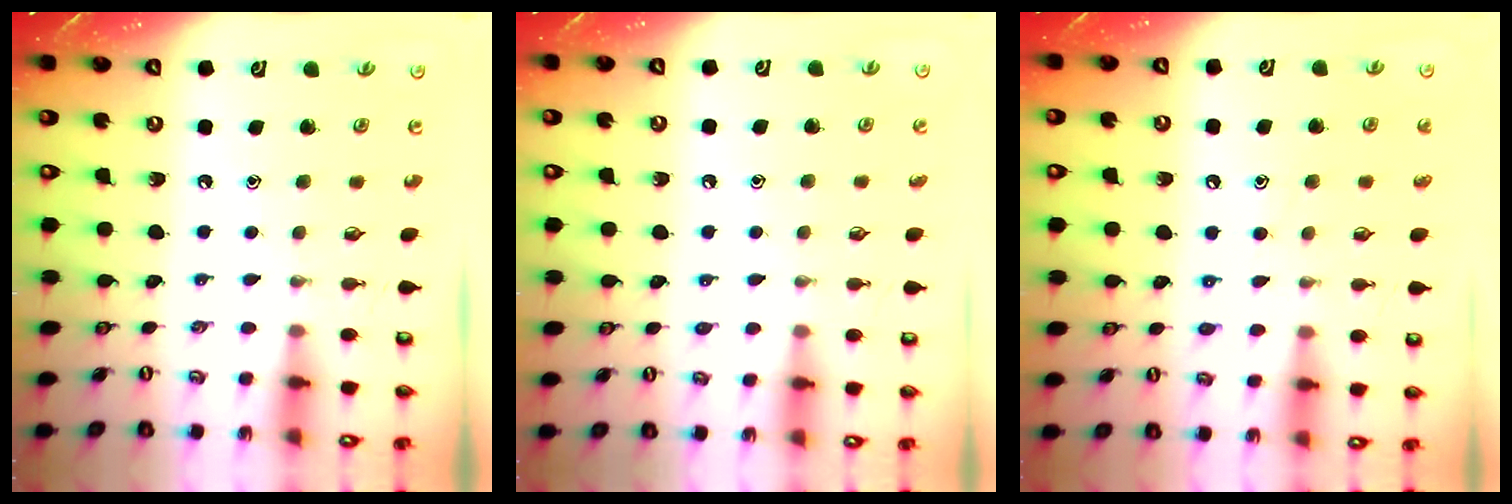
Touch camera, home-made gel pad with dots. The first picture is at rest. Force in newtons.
{"total": 4.3, "press": 4.2, "slide": 0.6}
{"total": 7.9, "press": 7.9, "slide": 0.7}